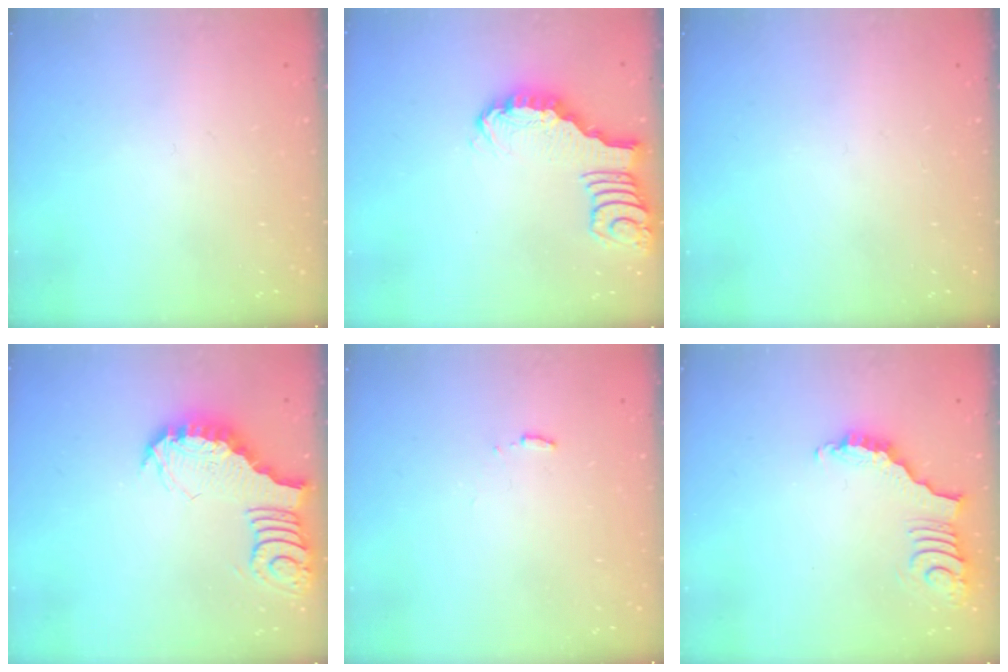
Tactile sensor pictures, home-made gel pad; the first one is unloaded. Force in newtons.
{"total": 2.7, "press": 2.7, "slide": 0.4}
{"total": 0.0}
{"total": 3.8, "press": 3.8, "slide": 0.4}
{"total": 4.0, "press": 4.0, "slide": 0.2}
{"total": 3.8, "press": 3.8, "slide": 0.7}